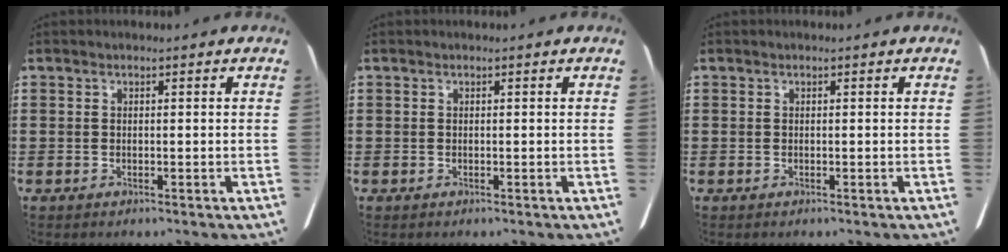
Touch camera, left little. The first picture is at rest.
{"total": 0.0}
{"total": 0.0}